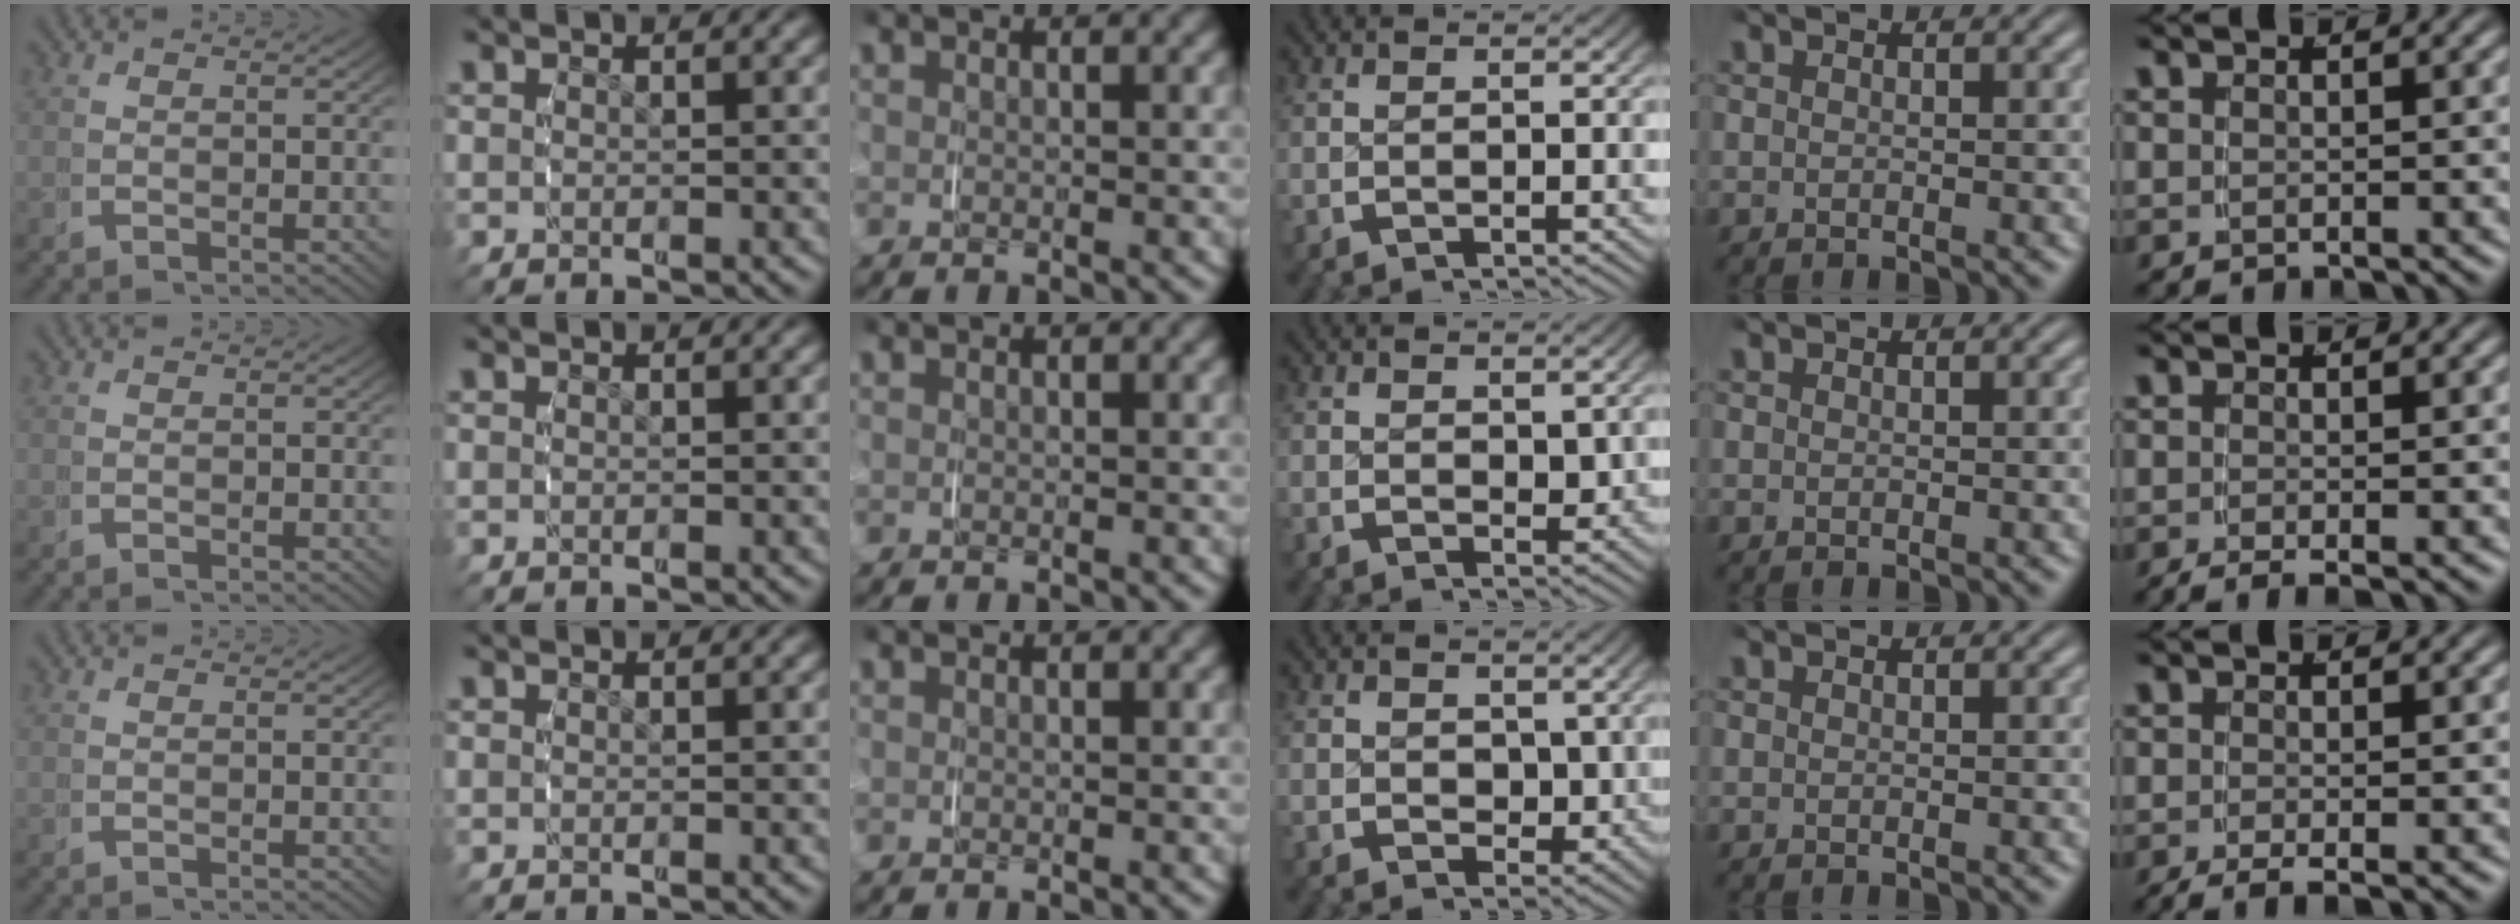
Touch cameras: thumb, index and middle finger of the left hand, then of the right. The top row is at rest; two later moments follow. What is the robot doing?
{"motion": "grasp_and_lifting", "object": "toothpaste"}